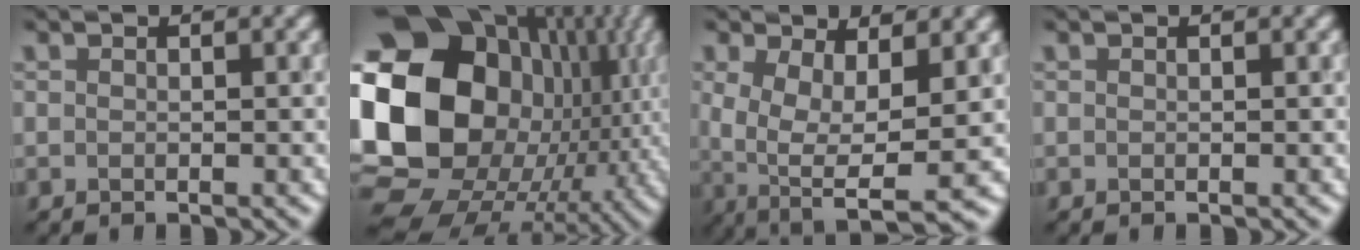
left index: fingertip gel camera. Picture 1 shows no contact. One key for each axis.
{"total": 23.1, "fx": 1.9, "fy": 19.0, "fz": 13.1, "tx": -0.281, "ty": -0.010, "tz": 0.016}
{"total": 7.9, "fx": -0.3, "fy": 3.6, "fz": 7.1, "tx": -0.132, "ty": -0.017, "tz": 0.009}
{"total": 0.0}